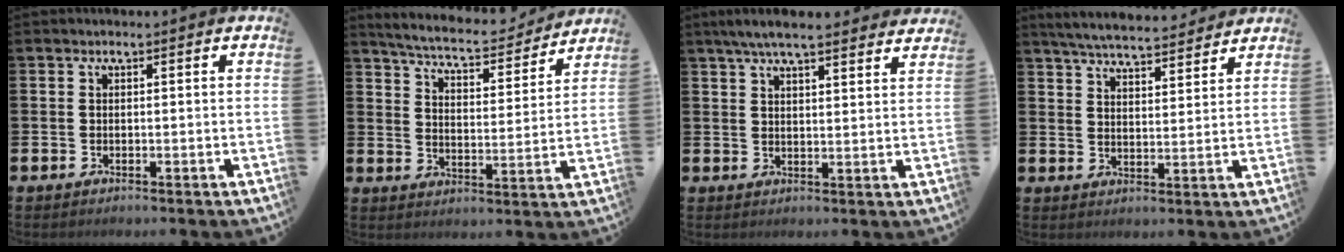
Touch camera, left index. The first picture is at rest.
{"total": 6.5, "force": [6.2, 0.8, 1.7], "torque": [-0.055, -0.048, 0.103]}
{"total": 5.8, "force": [5.3, 0.8, 2.2], "torque": [-0.051, -0.015, 0.096]}
{"total": 5.7, "force": [5.6, 0.5, 1.1], "torque": [-0.034, -0.036, 0.097]}